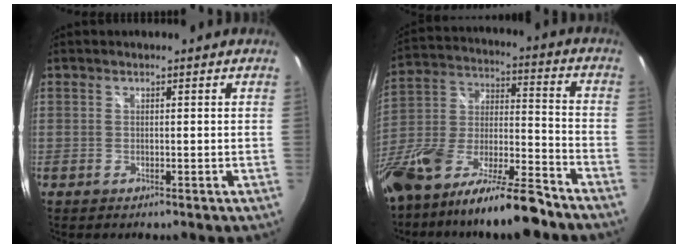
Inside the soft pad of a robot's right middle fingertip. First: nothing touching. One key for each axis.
{"total": 20.4, "fx": -14.3, "fy": 5.1, "fz": 13.6, "tx": -0.265, "ty": -0.027, "tz": -0.248}